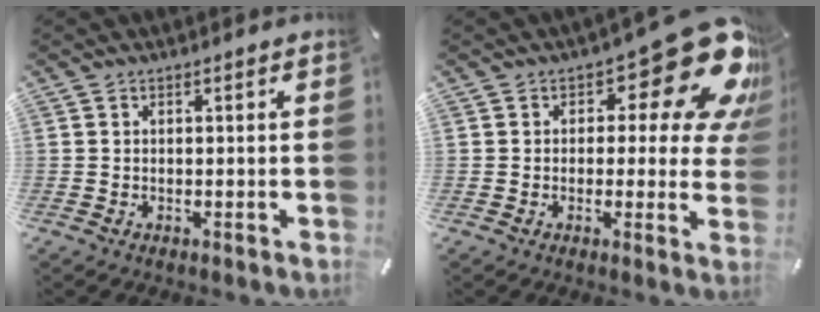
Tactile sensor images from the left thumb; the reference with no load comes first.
{"total": 18.0, "force": [9.0, 8.1, 13.2], "torque": [-0.156, -0.069, 0.147]}